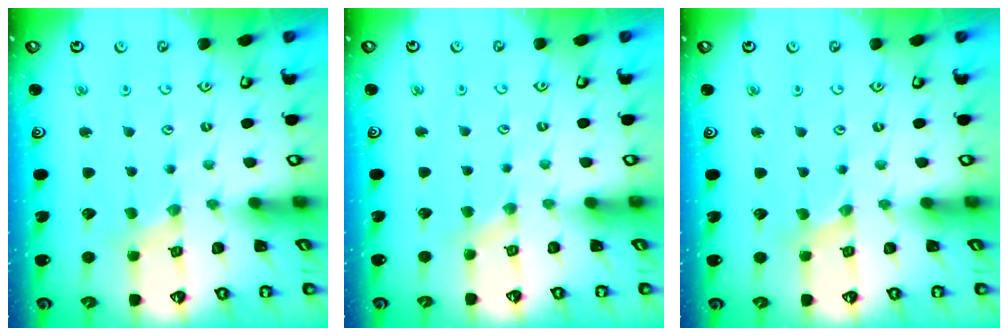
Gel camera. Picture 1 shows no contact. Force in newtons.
{"total": 1.6, "press": 1.6, "slide": 0.4}
{"total": 0.0}